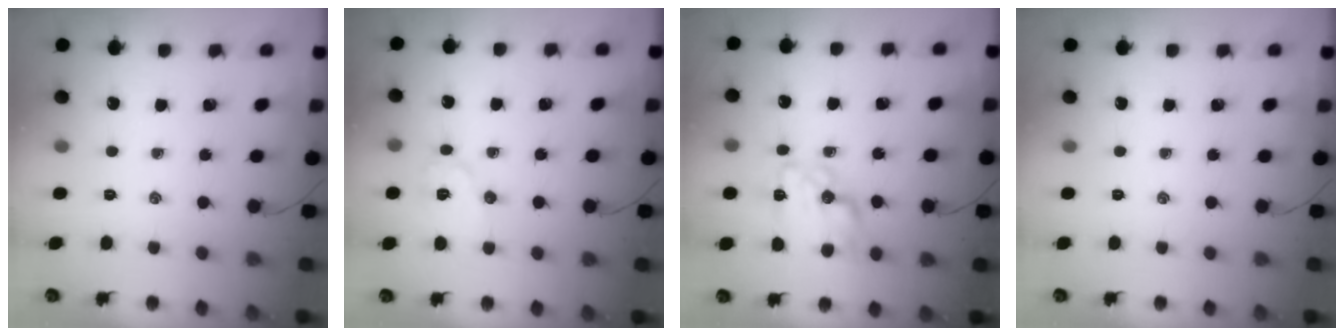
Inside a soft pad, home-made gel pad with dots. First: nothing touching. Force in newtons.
{"total": 7.7, "press": 7.7, "slide": 0.2}
{"total": 13.1, "press": 13.1, "slide": 0.4}
{"total": 0.0}